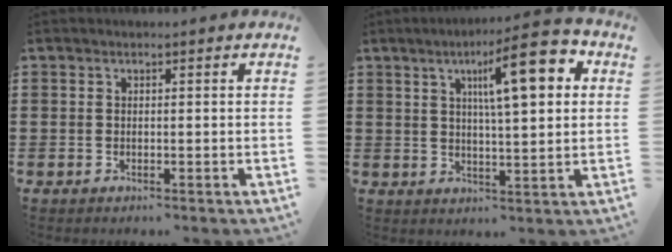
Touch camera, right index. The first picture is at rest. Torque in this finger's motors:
{"motor_torque": [2.02, 0.11, 0.73, 0.20]}